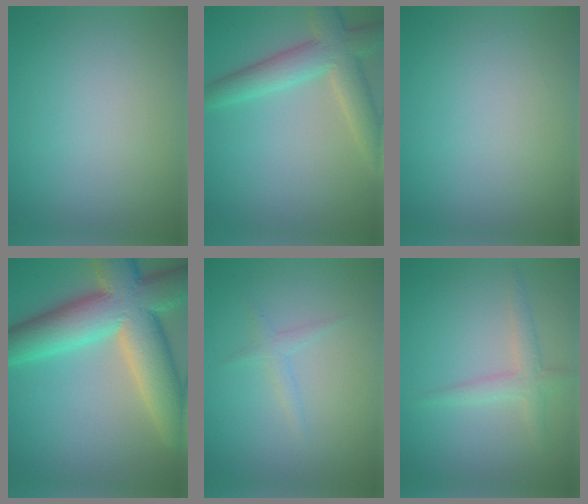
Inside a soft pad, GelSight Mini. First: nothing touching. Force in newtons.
{"total": 5.6, "press": 5.6, "slide": 0.6}
{"total": 0.0}
{"total": 13.3, "press": 13.3, "slide": 1.1}
{"total": 1.2, "press": 1.2, "slide": 0.1}
{"total": 2.2, "press": 2.2, "slide": 0.0}